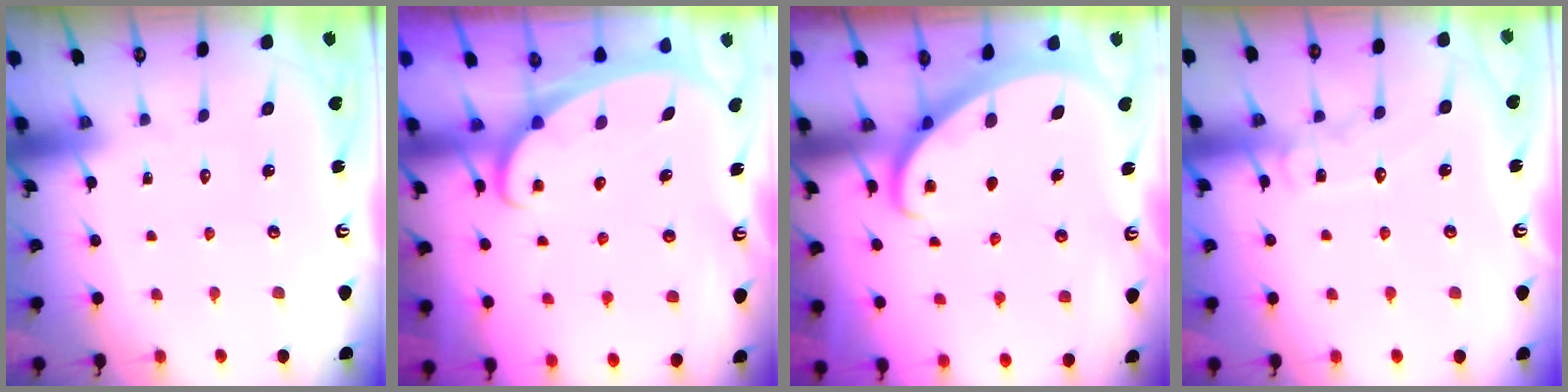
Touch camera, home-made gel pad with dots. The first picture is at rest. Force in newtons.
{"total": 2.1, "press": 2.1, "slide": 0.2}
{"total": 2.0, "press": 1.9, "slide": 0.2}
{"total": 7.7, "press": 7.7, "slide": 0.7}